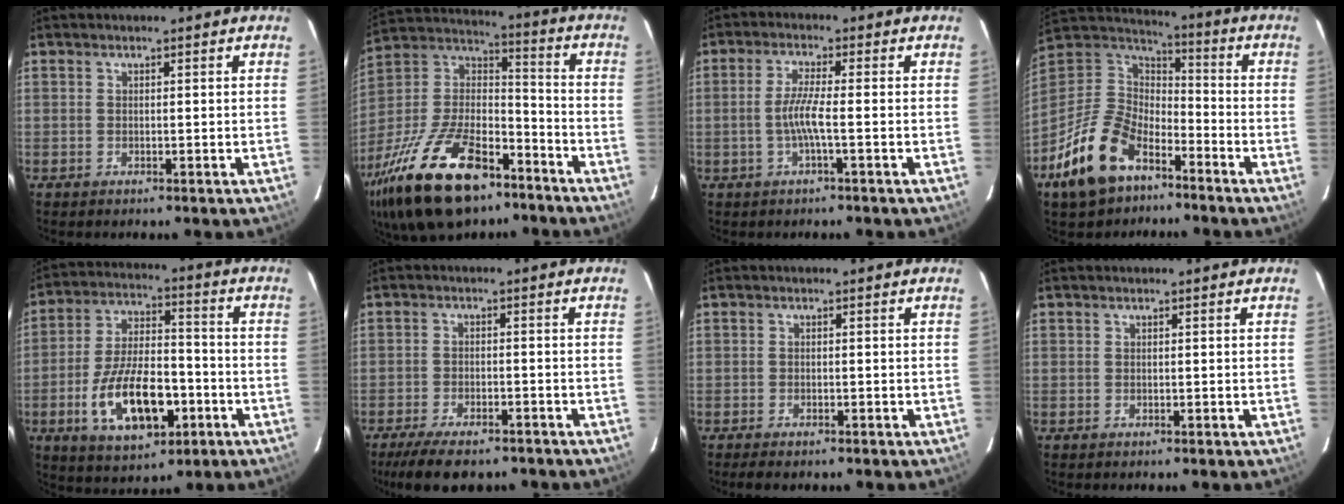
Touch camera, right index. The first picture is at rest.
{"total": 28.3, "force": [-17.5, 12.8, 18.1], "torque": [-0.373, -0.017, -0.293]}
{"total": 4.4, "force": [-1.3, -0.4, 4.2], "torque": [-0.089, 0.000, -0.025]}
{"total": 17.8, "force": [-10.1, 10.3, 10.4], "torque": [-0.234, 0.002, -0.183]}
{"total": 16.1, "force": [-5.7, 7.6, 13.0], "torque": [-0.257, 0.004, -0.086]}
{"total": 11.0, "force": [-8.8, 3.6, 5.5], "torque": [-0.121, -0.022, -0.141]}
{"total": 2.6, "force": [-2.2, 0.6, 1.3], "torque": [-0.028, -0.011, -0.040]}
{"total": 0.0}